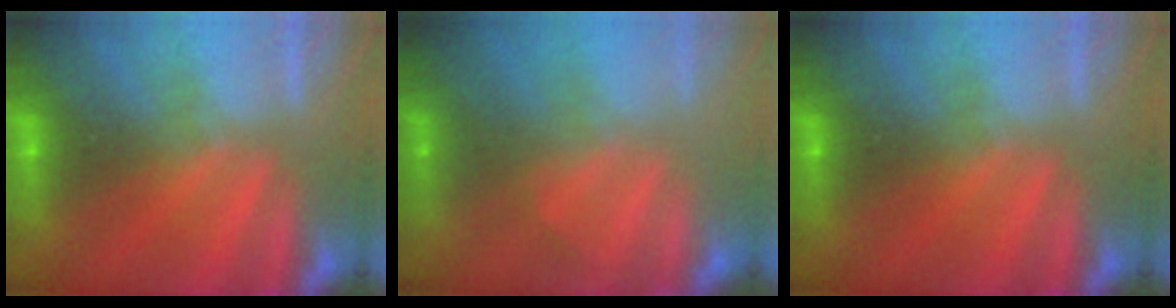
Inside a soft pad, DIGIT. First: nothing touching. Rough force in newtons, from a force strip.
{"total": 2.3}
{"total": 0.0}